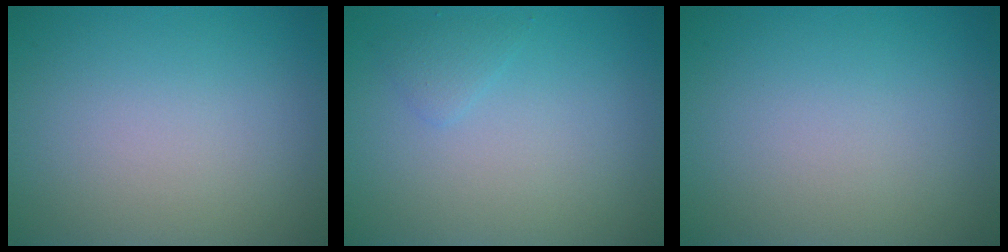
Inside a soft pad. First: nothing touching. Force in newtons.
{"total": 1.0, "press": 1.0, "slide": 0.1}
{"total": 0.0}